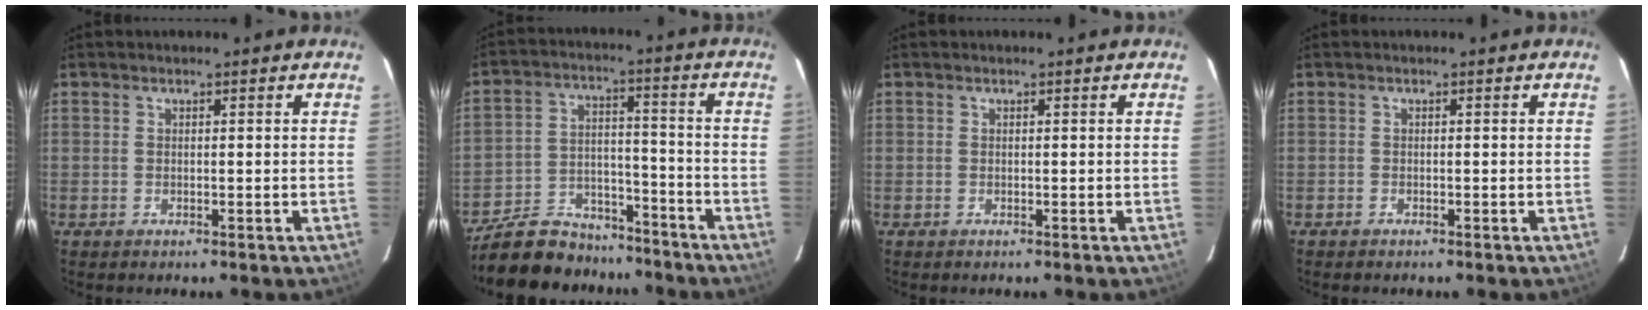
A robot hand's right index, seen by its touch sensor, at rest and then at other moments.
{"total": 16.7, "force": [-14.3, 7.0, 5.2], "torque": [-0.130, 0.023, -0.217]}
{"total": 0.0}
{"total": 0.6, "force": [-0.5, 0.3, 0.0], "torque": [-0.002, 0.002, -0.011]}